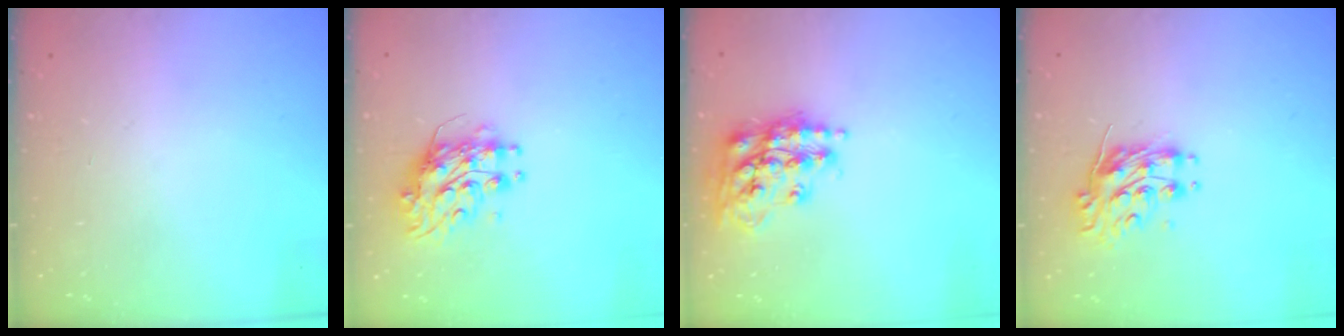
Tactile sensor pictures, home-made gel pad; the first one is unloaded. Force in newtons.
{"total": 8.9, "press": 8.9, "slide": 0.5}
{"total": 16.5, "press": 16.5, "slide": 1.1}
{"total": 10.4, "press": 10.4, "slide": 0.5}